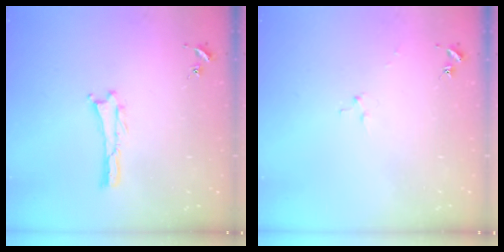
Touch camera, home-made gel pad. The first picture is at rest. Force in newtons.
{"total": 2.5, "press": 2.5, "slide": 0.3}